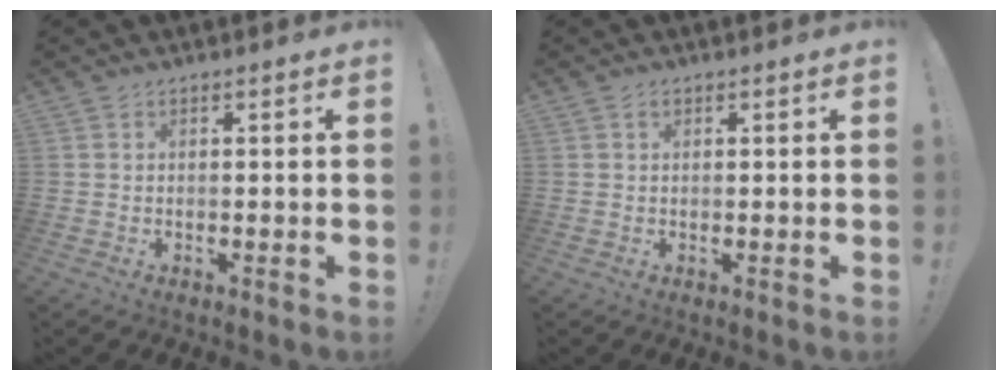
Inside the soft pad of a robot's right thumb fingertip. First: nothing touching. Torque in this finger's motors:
{"motor_torque": [-0.01, 0.14, 0.08, -0.14, 0.00]}